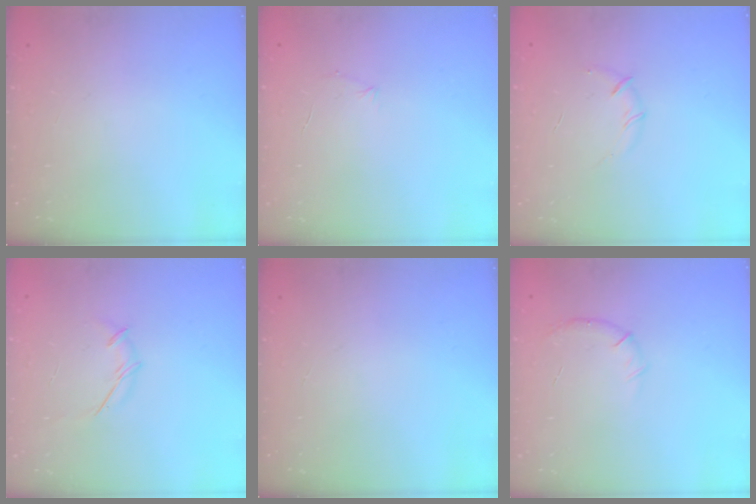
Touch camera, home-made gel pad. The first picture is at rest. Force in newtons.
{"total": 3.9, "press": 3.8, "slide": 1.0}
{"total": 3.8, "press": 3.7, "slide": 1.0}
{"total": 4.1, "press": 4.0, "slide": 0.9}
{"total": 0.0}
{"total": 6.8, "press": 6.5, "slide": 1.9}